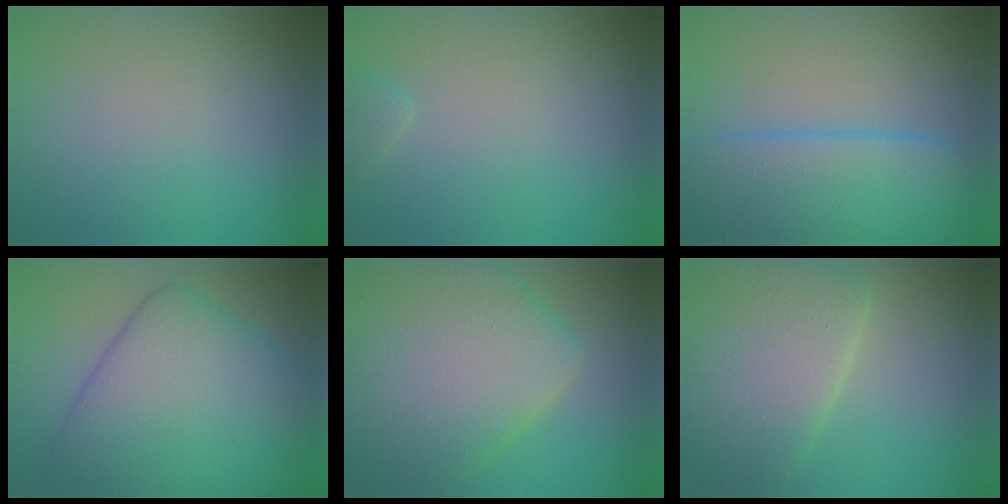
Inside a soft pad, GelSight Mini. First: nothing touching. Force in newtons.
{"total": 0.8, "press": 0.8, "slide": 0.1}
{"total": 7.6, "press": 7.6, "slide": 0.4}
{"total": 11.2, "press": 11.2, "slide": 0.2}
{"total": 12.9, "press": 12.9, "slide": 0.5}
{"total": 8.9, "press": 8.9, "slide": 0.2}